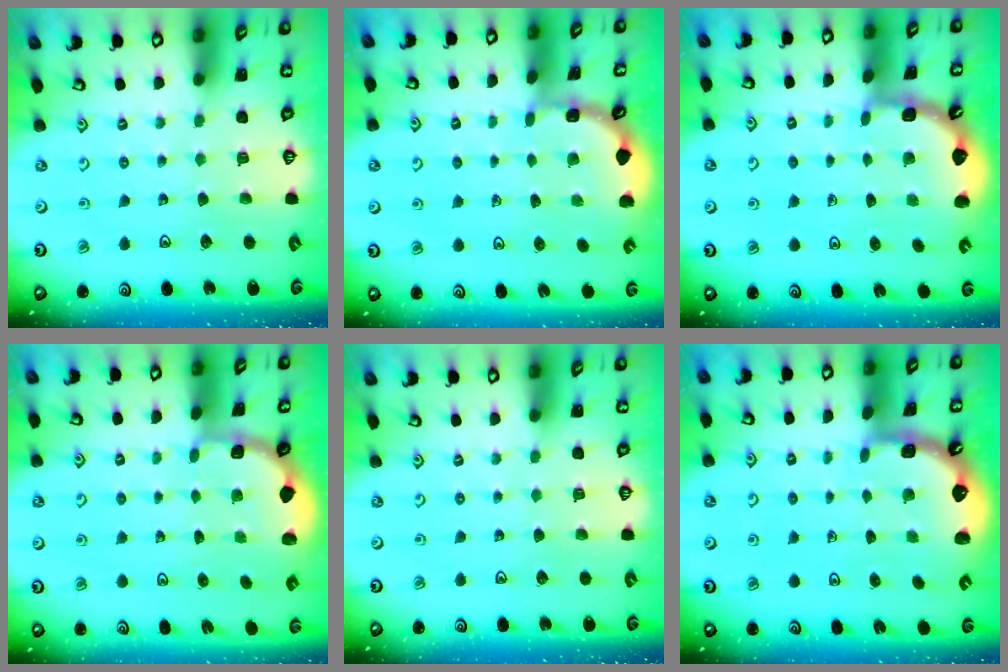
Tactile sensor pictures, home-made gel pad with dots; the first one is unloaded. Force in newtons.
{"total": 1.6, "press": 1.6, "slide": 0.1}
{"total": 2.1, "press": 2.1, "slide": 0.2}
{"total": 1.8, "press": 1.7, "slide": 0.7}
{"total": 0.0}
{"total": 1.3, "press": 1.3, "slide": 0.1}